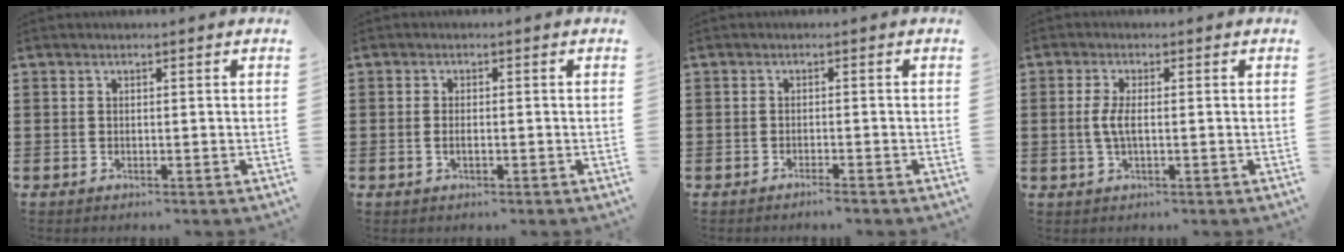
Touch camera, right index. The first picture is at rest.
{"total": 1.3, "force": [-0.3, 0.5, 1.2], "torque": [-0.022, 0.000, -0.006]}
{"total": 1.2, "force": [-1.1, -0.2, 0.4], "torque": [-0.009, -0.002, -0.020]}
{"total": 3.3, "force": [-0.3, 1.0, 3.1], "torque": [-0.080, -0.008, -0.013]}